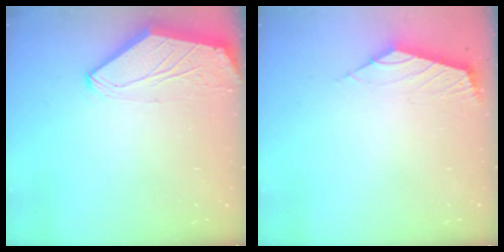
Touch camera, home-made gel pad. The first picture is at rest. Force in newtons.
{"total": 2.5, "press": 2.4, "slide": 0.6}